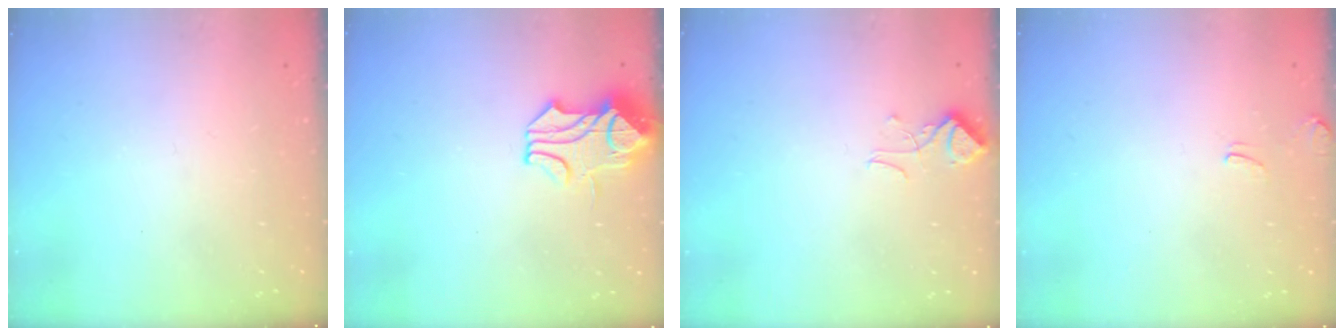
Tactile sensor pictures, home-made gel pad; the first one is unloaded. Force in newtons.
{"total": 1.4, "press": 0.3, "slide": 1.3}
{"total": 1.4, "press": 1.1, "slide": 0.8}
{"total": 0.0}